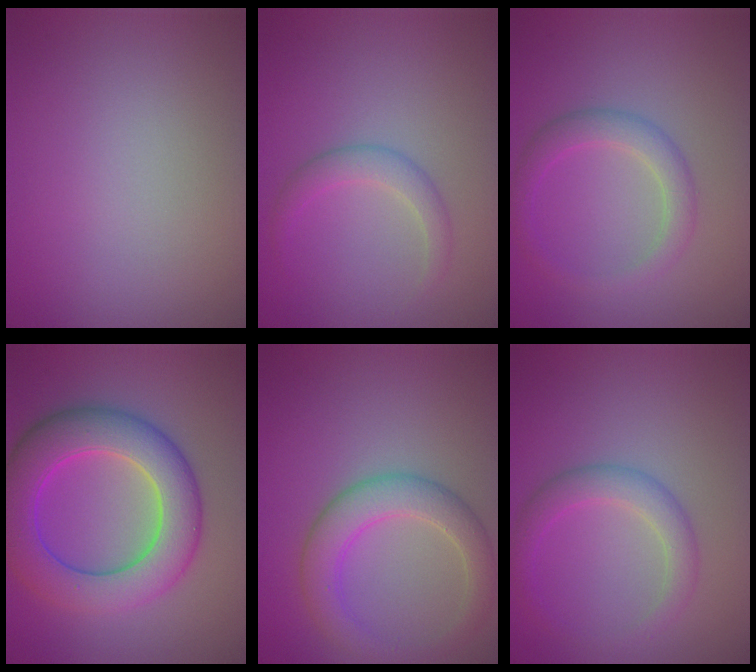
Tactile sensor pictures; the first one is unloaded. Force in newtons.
{"total": 2.0, "press": 2.0, "slide": 0.0}
{"total": 2.7, "press": 2.7, "slide": 0.1}
{"total": 8.6, "press": 8.6, "slide": 0.1}
{"total": 4.4, "press": 4.4, "slide": 0.4}
{"total": 2.8, "press": 2.7, "slide": 0.2}